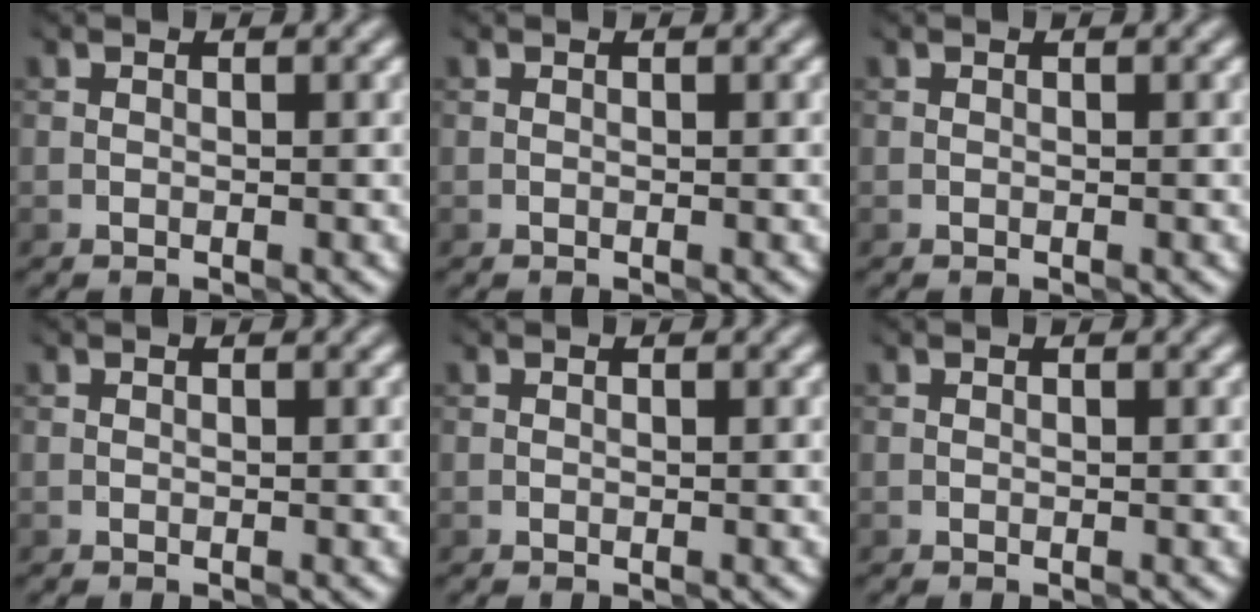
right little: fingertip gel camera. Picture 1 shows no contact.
{"total": 0.0}
{"total": 0.0}
{"total": 0.0}
{"total": 0.0}
{"total": 0.0}